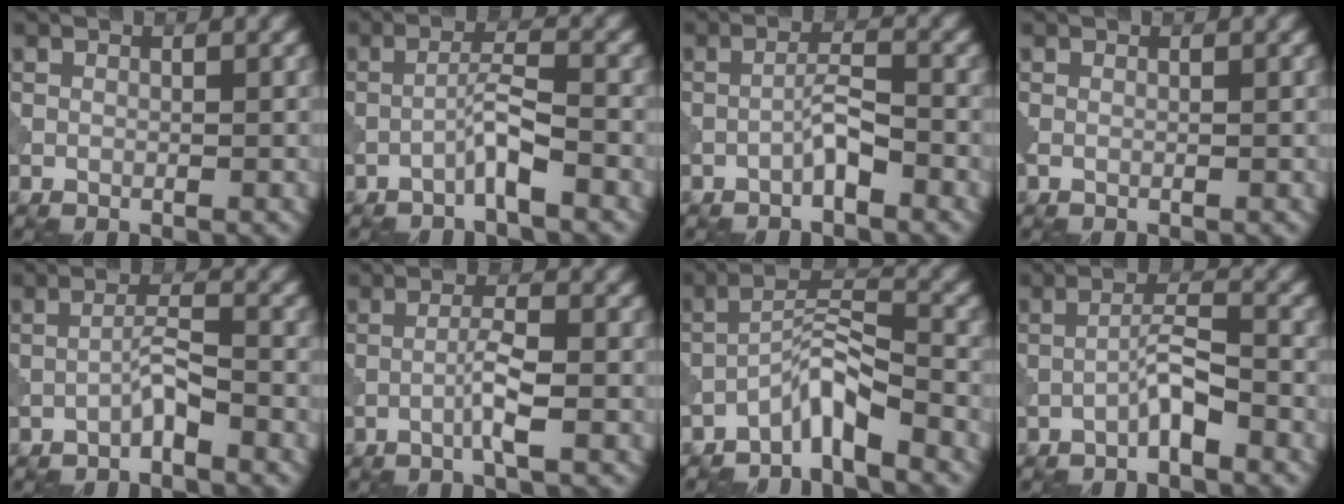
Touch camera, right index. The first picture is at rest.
{"total": 2.5, "force": [-1.4, 0.0, 2.1], "torque": [-0.042, 0.016, -0.032]}
{"total": 2.1, "force": [-1.2, 0.2, 1.6], "torque": [-0.031, 0.012, -0.026]}
{"total": 0.8, "force": [-0.2, 0.3, 0.8], "torque": [-0.012, -0.003, -0.008]}
{"total": 1.8, "force": [-1.2, 0.1, 1.4], "torque": [-0.027, 0.013, -0.026]}
{"total": 2.5, "force": [-0.9, 0.0, 2.3], "torque": [-0.047, 0.008, -0.022]}
{"total": 4.2, "force": [-3.1, 0.7, 2.7], "torque": [-0.049, 0.016, -0.066]}
{"total": 2.4, "force": [-1.5, 0.2, 1.9], "torque": [-0.037, 0.015, -0.031]}